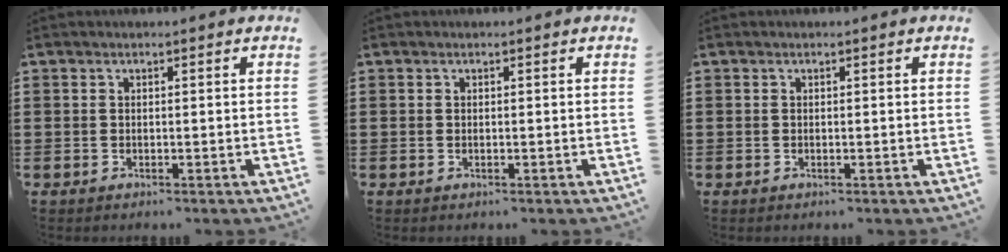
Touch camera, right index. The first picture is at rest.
{"total": 0.0}
{"total": 0.0}